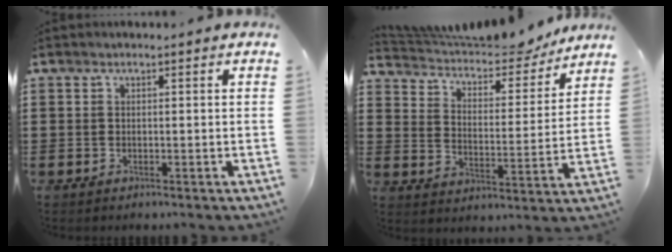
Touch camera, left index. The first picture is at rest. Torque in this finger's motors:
{"motor_torque": [0.75, -1.38, -0.01, -0.02]}